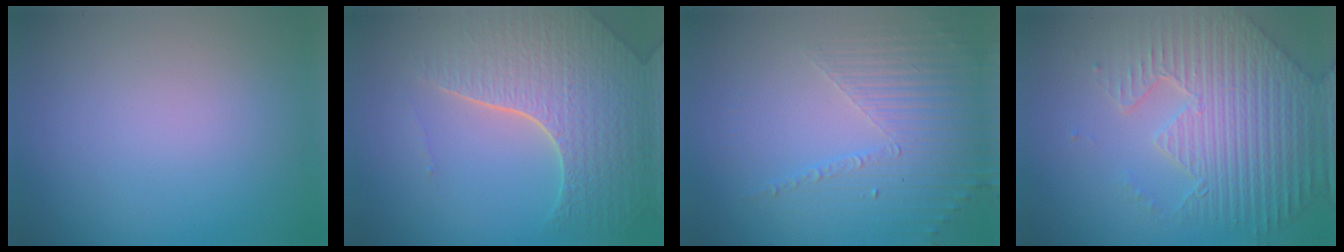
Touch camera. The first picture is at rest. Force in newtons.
{"total": 8.2, "press": 5.8, "slide": 5.9}
{"total": 5.2, "press": 3.2, "slide": 4.1}
{"total": 8.2, "press": 5.9, "slide": 5.6}